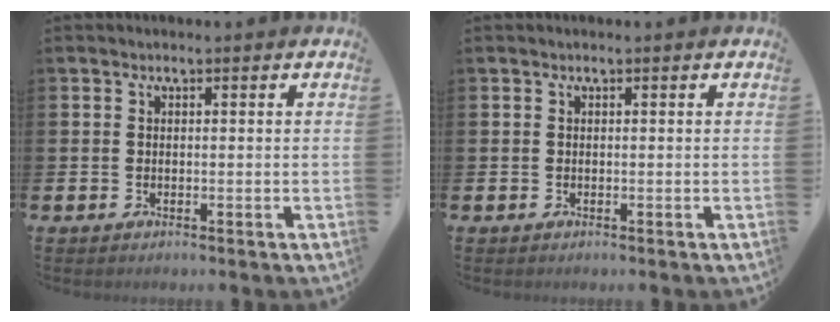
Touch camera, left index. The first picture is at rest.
{"total": 0.0}